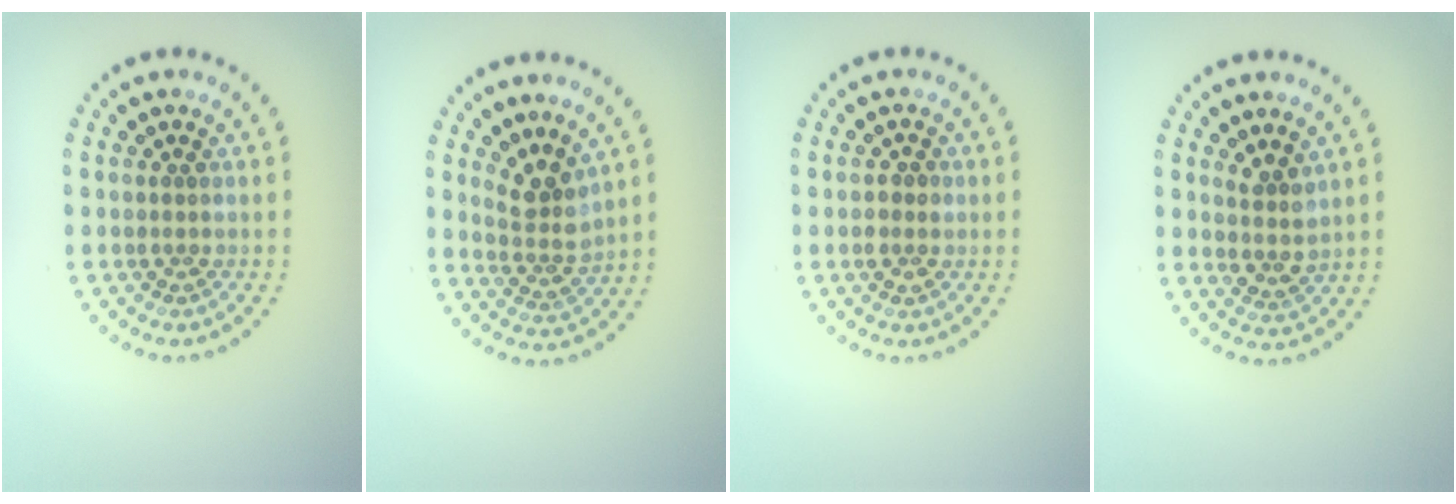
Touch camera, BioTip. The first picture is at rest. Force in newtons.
{"total": 3.0, "press": 2.2, "slide": 2.1}
{"total": 1.5, "press": 1.5, "slide": 0.1}
{"total": 2.0, "press": 1.6, "slide": 1.3}